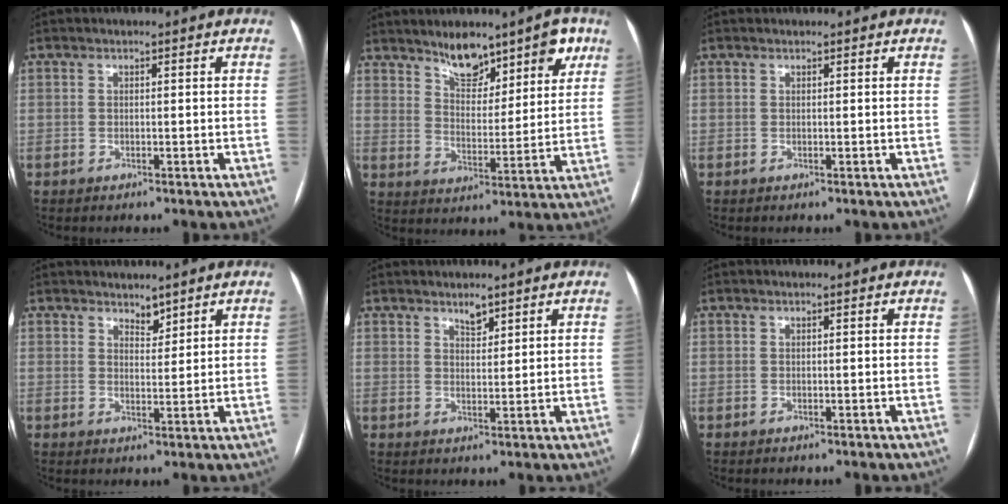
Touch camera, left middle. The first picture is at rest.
{"total": 10.3, "force": [7.3, 4.3, 5.8], "torque": [-0.067, 0.004, 0.119]}
{"total": 0.0}
{"total": 2.3, "force": [2.0, 0.9, 0.5], "torque": [-0.003, -0.003, 0.034]}
{"total": 2.2, "force": [1.8, 0.8, 1.0], "torque": [-0.018, -0.003, 0.033]}
{"total": 0.0}